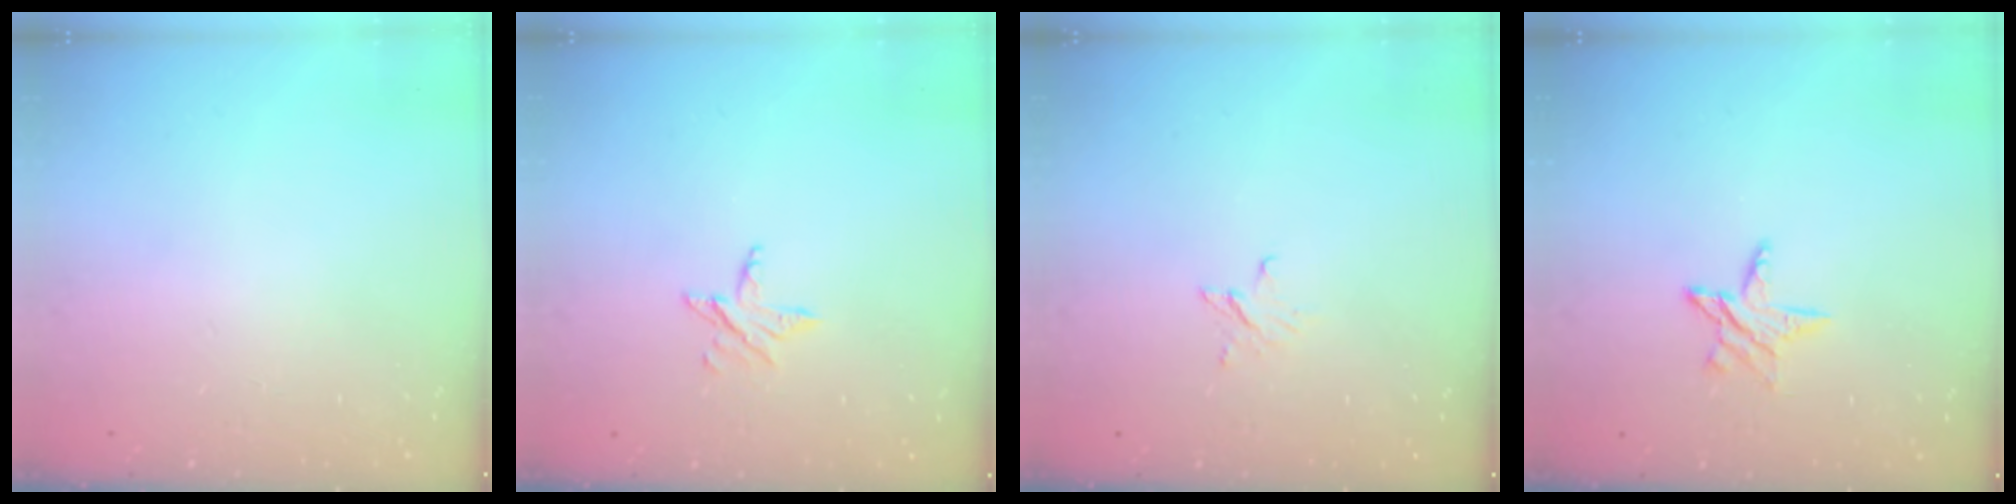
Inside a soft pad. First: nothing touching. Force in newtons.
{"total": 3.4, "press": 3.3, "slide": 0.3}
{"total": 2.4, "press": 2.4, "slide": 0.2}
{"total": 4.8, "press": 4.8, "slide": 0.5}